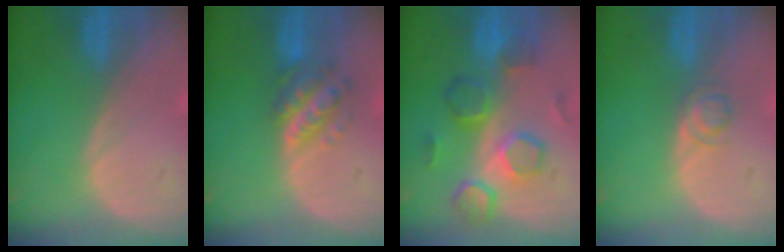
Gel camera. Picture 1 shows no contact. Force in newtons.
{"total": 5.8, "press": 5.3, "slide": 2.5}
{"total": 8.5, "press": 8.4, "slide": 1.4}
{"total": 2.2, "press": 2.2, "slide": 0.2}